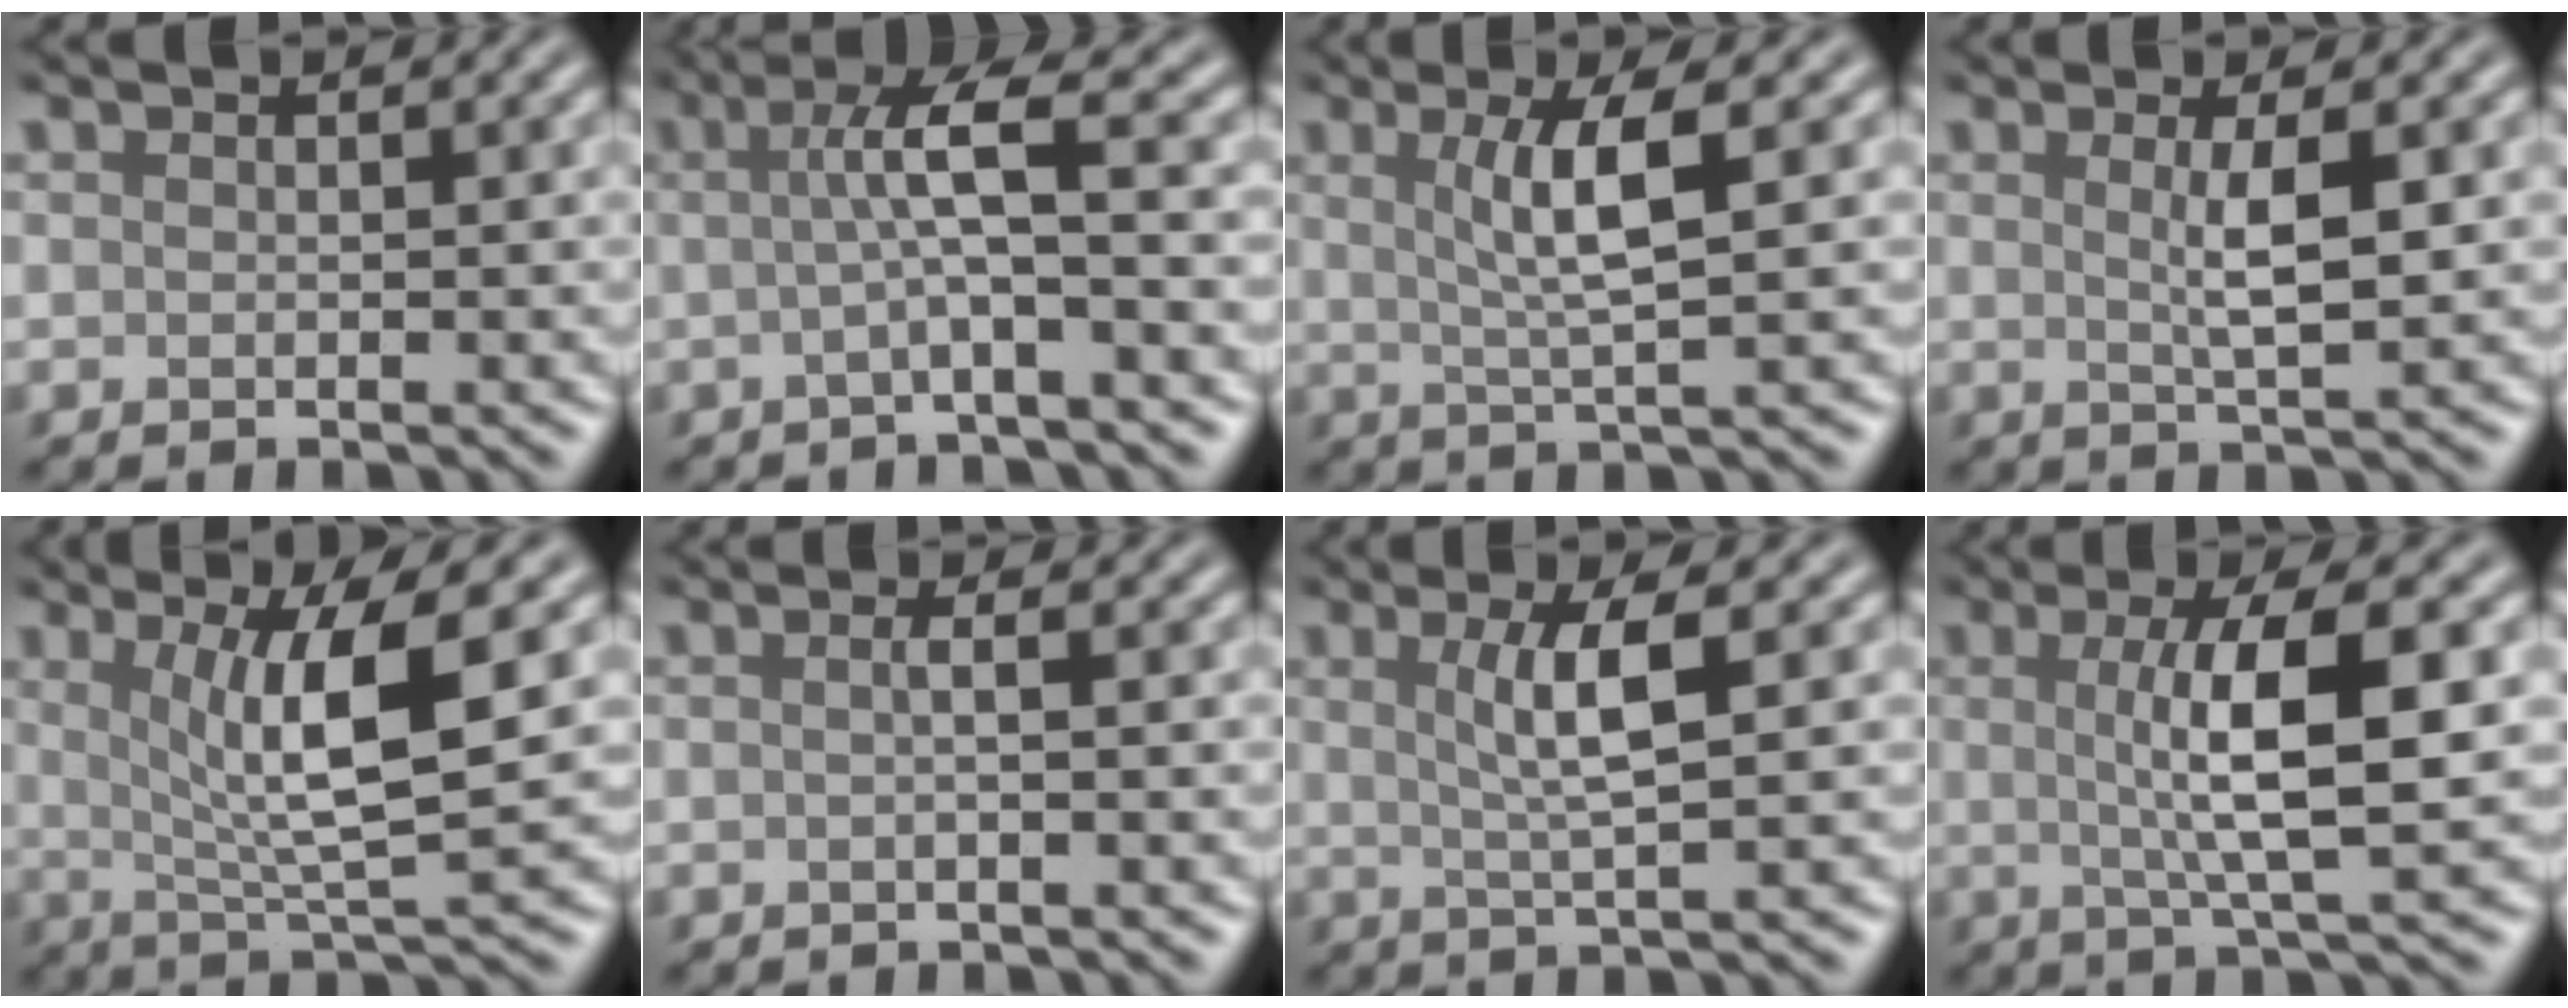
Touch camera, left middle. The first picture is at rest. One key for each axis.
{"total": 4.3, "fx": 0.0, "fy": 0.6, "fz": 4.3, "tx": -0.074, "ty": 0.006, "tz": -0.006}
{"total": 4.5, "fx": 1.1, "fy": 0.7, "fz": 4.3, "tx": -0.075, "ty": 0.000, "tz": 0.022}
{"total": 3.2, "fx": 0.6, "fy": 0.6, "fz": 3.1, "tx": -0.053, "ty": -0.004, "tz": 0.009}
{"total": 7.1, "fx": 1.6, "fy": 1.5, "fz": 6.7, "tx": -0.109, "ty": -0.005, "tz": 0.029}
{"total": 1.4, "fx": 0.0, "fy": 0.5, "fz": 1.3, "tx": -0.012, "ty": -0.005, "tz": -0.009}
{"total": 4.0, "fx": 1.0, "fy": 0.7, "fz": 3.9, "tx": -0.068, "ty": 0.000, "tz": 0.019}
{"total": 7.2, "fx": 0.7, "fy": 1.6, "fz": 7.0, "tx": -0.108, "ty": 0.006, "tz": 0.010}